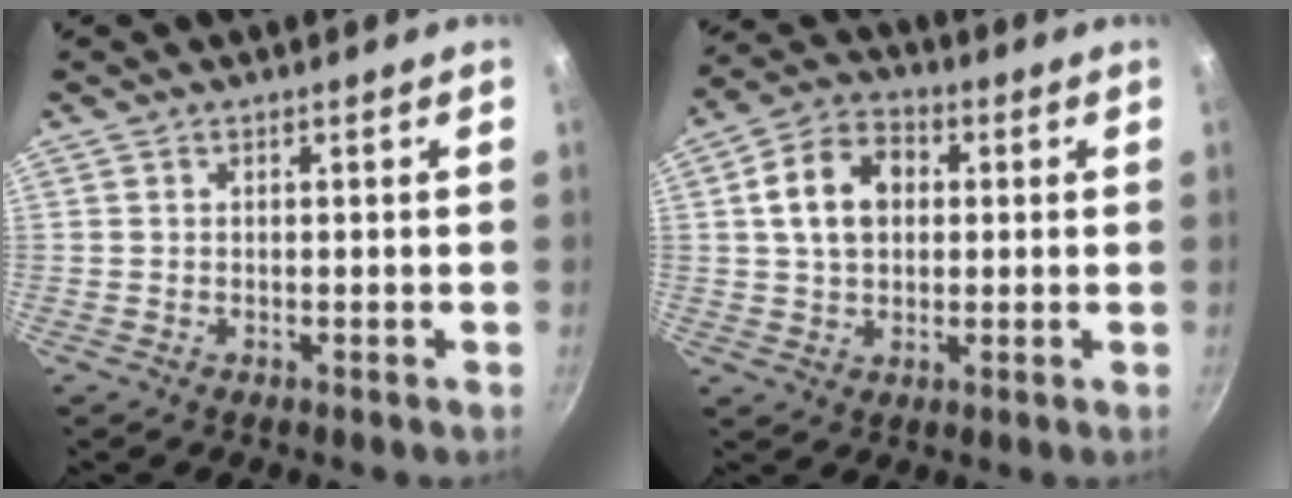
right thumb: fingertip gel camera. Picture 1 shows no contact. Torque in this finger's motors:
{"motor_torque": [-0.84, 1.17, 0.02, 0.10, 0.33]}